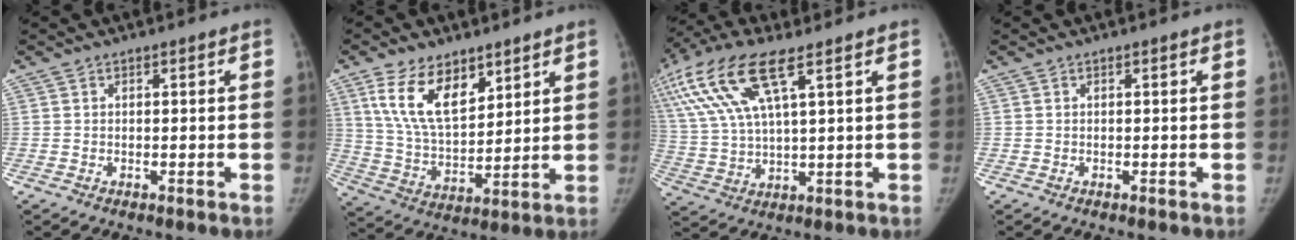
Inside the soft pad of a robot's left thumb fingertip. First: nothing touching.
{"total": 14.0, "force": [7.7, 7.3, 9.1], "torque": [-0.137, -0.038, 0.157]}
{"total": 19.9, "force": [9.6, 6.8, 16.1], "torque": [-0.389, 0.007, 0.187]}
{"total": 0.0}